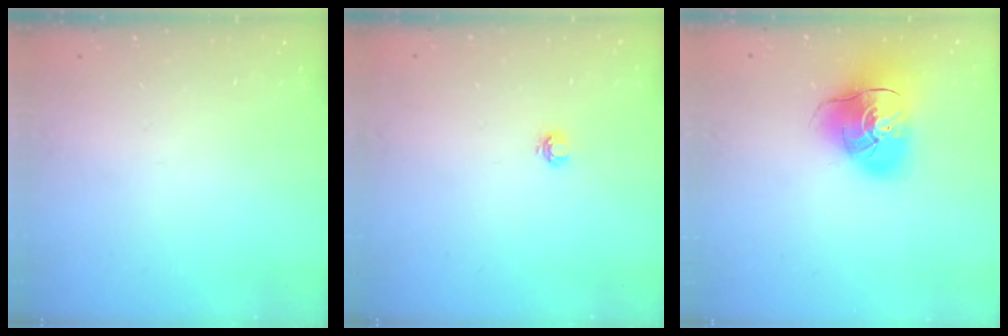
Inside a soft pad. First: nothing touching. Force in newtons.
{"total": 3.9, "press": 3.9, "slide": 0.5}
{"total": 17.1, "press": 16.8, "slide": 2.9}